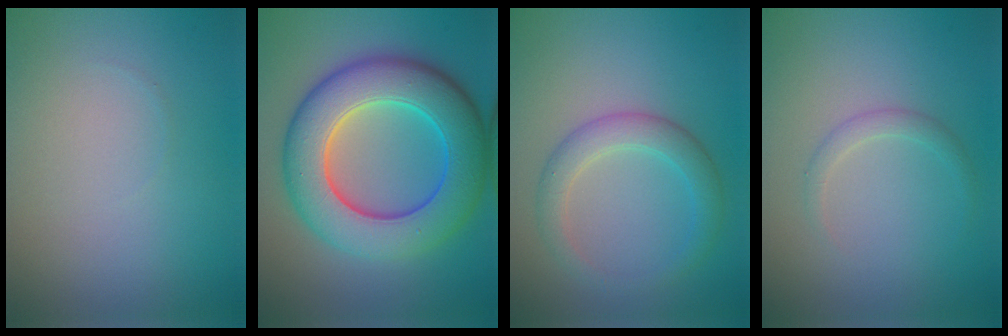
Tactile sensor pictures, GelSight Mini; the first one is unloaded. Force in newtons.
{"total": 10.6, "press": 10.6, "slide": 0.2}
{"total": 3.1, "press": 3.1, "slide": 0.1}
{"total": 1.2, "press": 1.2, "slide": 0.0}